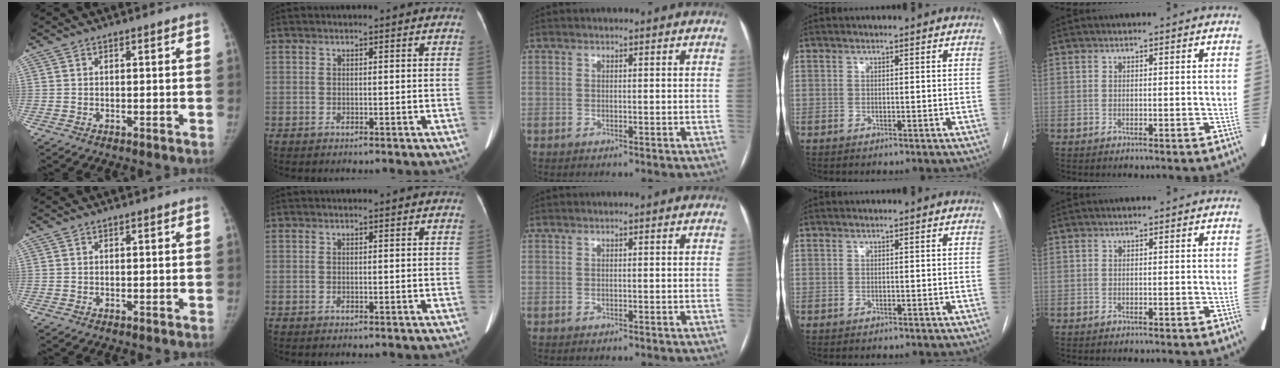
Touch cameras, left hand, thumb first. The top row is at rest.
{}